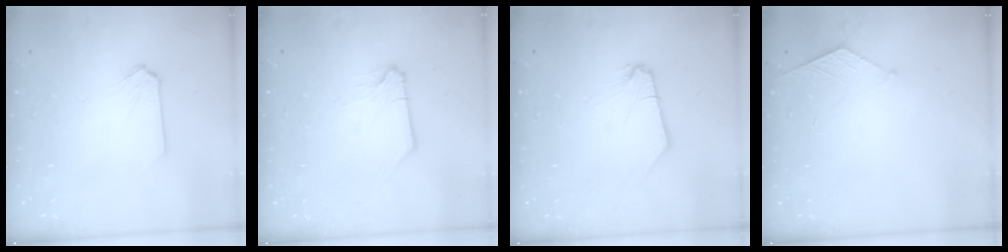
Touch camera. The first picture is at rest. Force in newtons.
{"total": 0.9, "press": 0.8, "slide": 0.2}
{"total": 0.0}
{"total": 5.2, "press": 5.1, "slide": 0.5}